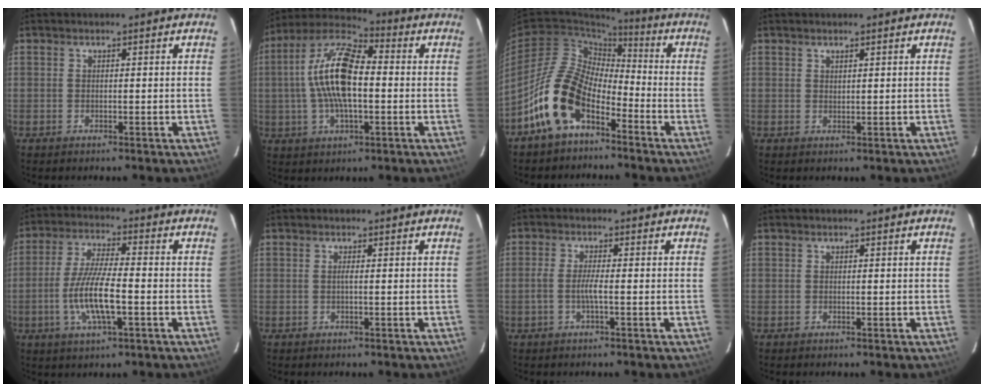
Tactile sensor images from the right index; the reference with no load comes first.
{"total": 14.9, "force": [0.0, 6.1, 13.6], "torque": [-0.265, 0.015, -0.010]}
{"total": 14.1, "force": [-7.5, 8.0, 8.9], "torque": [-0.174, 0.015, -0.147]}
{"total": 0.9, "force": [0.8, 0.3, 0.4], "torque": [-0.006, 0.001, 0.015]}
{"total": 10.4, "force": [-2.8, 2.2, 9.8], "torque": [-0.196, -0.007, -0.055]}
{"total": 0.6, "force": [0.0, -0.2, 0.5], "torque": [-0.008, -0.001, -0.003]}
{"total": 2.7, "force": [-0.9, -0.2, 2.5], "torque": [-0.052, 0.000, -0.018]}
{"total": 0.0}